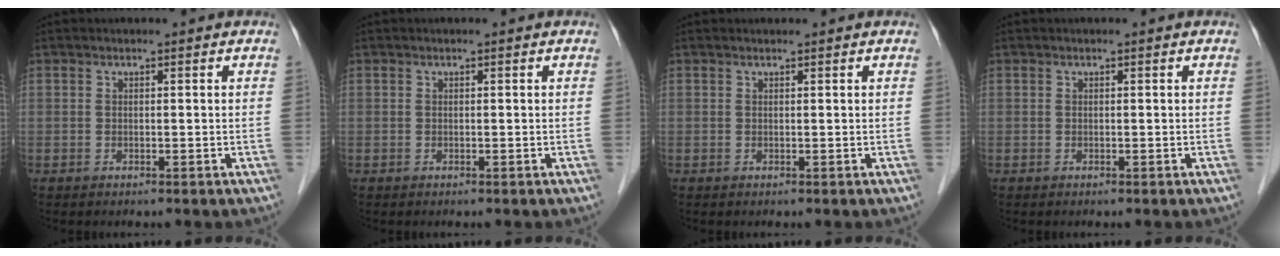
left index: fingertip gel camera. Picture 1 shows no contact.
{"total": 0.0}
{"total": 0.0}
{"total": 0.0}